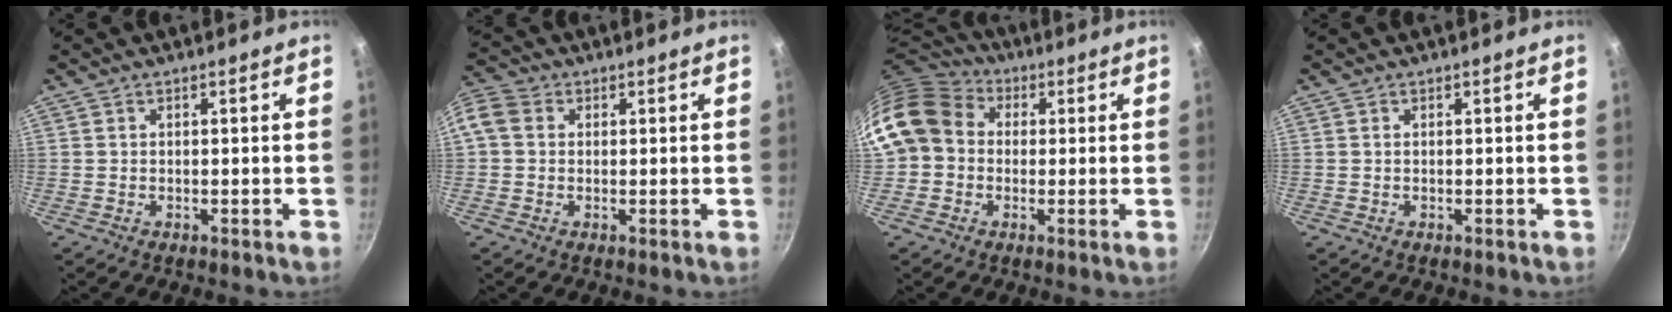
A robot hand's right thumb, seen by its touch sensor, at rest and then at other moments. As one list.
[{"total": 8.7, "force": [1.2, 7.3, 4.6], "torque": [-0.113, 0.026, 0.008]}, {"total": 13.3, "force": [2.2, 10.9, 7.2], "torque": [-0.118, 0.026, 0.023]}, {"total": 0.0}]